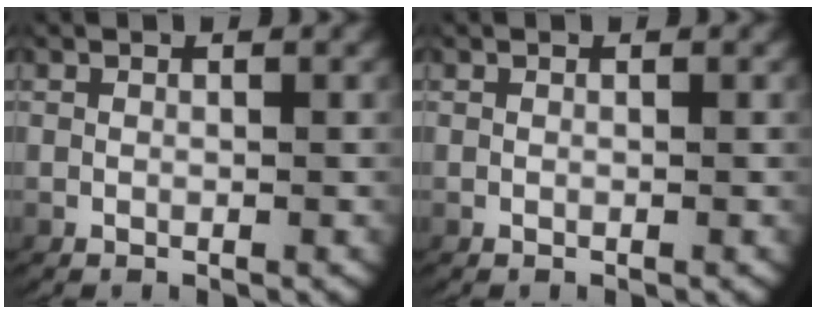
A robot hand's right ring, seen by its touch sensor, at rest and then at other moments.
{"total": 0.0}